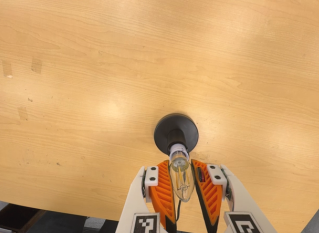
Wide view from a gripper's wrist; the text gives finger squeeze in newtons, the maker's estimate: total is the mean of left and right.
{"total": 13.2, "left": 13.0, "right": 13.3}